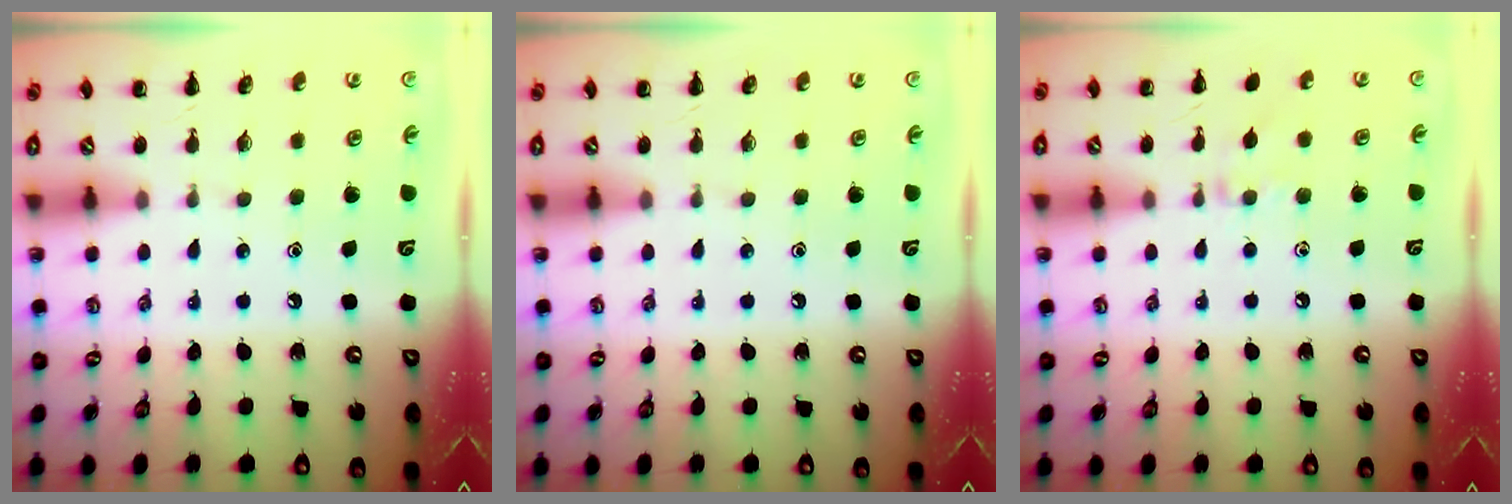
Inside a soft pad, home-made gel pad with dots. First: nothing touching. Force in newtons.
{"total": 0.0}
{"total": 6.3, "press": 6.0, "slide": 1.8}